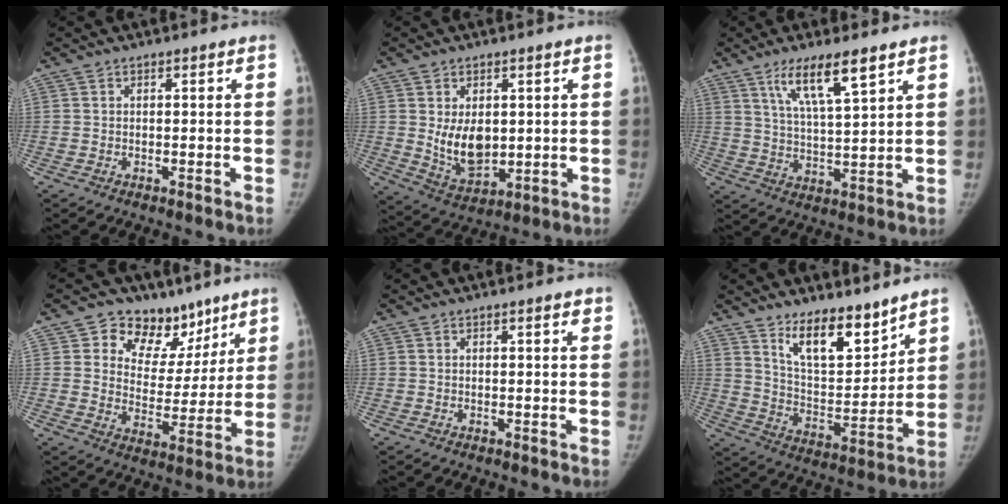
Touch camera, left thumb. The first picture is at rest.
{"total": 8.9, "force": [0.9, 5.8, 6.7], "torque": [-0.086, -0.021, 0.035]}
{"total": 10.1, "force": [6.2, 1.8, 7.8], "torque": [-0.134, -0.030, 0.118]}
{"total": 14.2, "force": [9.0, 10.0, 4.5], "torque": [0.003, -0.034, 0.140]}
{"total": 1.1, "force": [0.6, 0.2, 0.9], "torque": [-0.012, -0.001, 0.007]}
{"total": 13.0, "force": [9.9, 4.8, 7.0], "torque": [-0.077, -0.082, 0.179]}